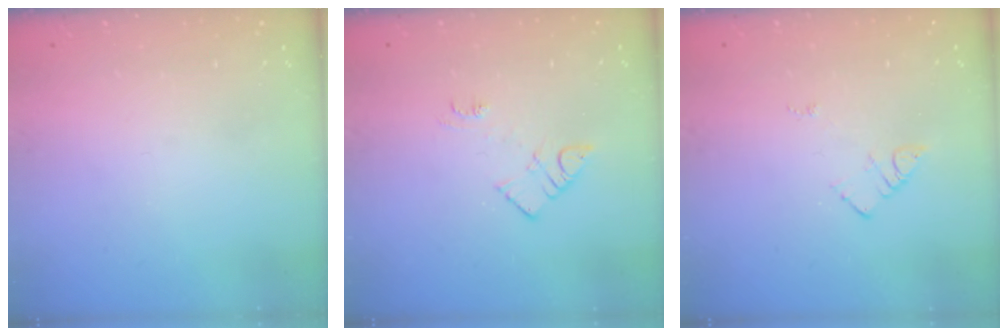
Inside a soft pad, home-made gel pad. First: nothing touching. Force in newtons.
{"total": 5.6, "press": 5.5, "slide": 0.6}
{"total": 3.7, "press": 3.7, "slide": 0.3}